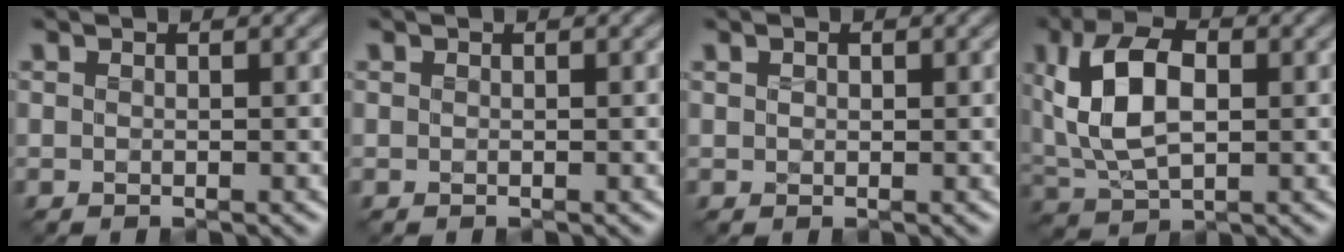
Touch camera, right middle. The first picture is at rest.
{"total": 0.0}
{"total": 1.0, "force": [0.5, 0.7, 0.5], "torque": [-0.011, 0.003, 0.005]}
{"total": 7.8, "force": [0.8, 4.4, 6.4], "torque": [-0.131, 0.009, 0.005]}